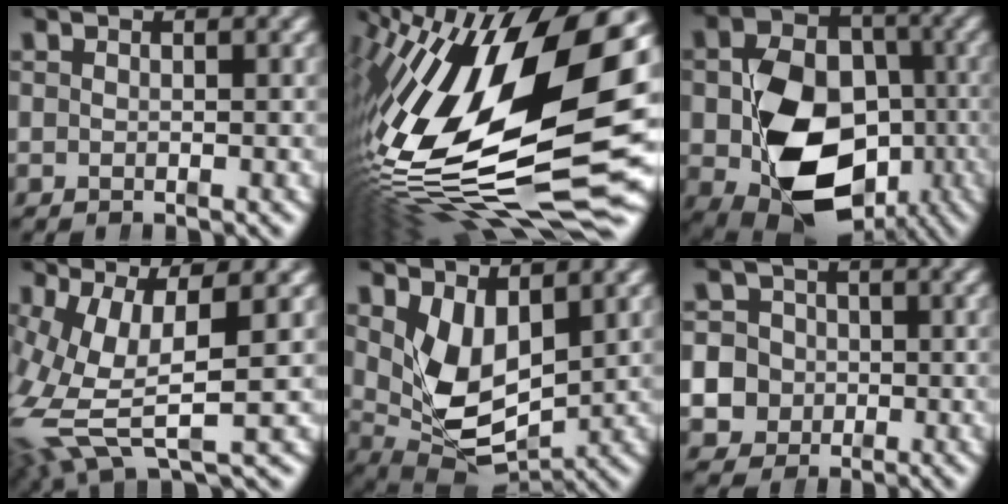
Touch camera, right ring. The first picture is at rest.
{"total": 17.1, "force": [-2.3, 6.8, 15.5], "torque": [-0.246, -0.009, -0.018]}
{"total": 12.9, "force": [-4.1, 9.0, 8.3], "torque": [-0.171, -0.060, -0.043]}
{"total": 9.5, "force": [-0.8, 6.0, 7.2], "torque": [-0.166, -0.038, 0.002]}
{"total": 8.5, "force": [0.2, 5.8, 6.2], "torque": [-0.131, -0.040, 0.020]}
{"total": 10.7, "force": [-2.0, 10.0, 3.3], "torque": [-0.098, -0.044, -0.033]}